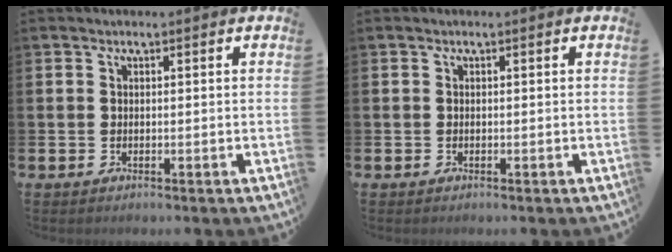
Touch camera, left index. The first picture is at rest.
{"total": 0.0}